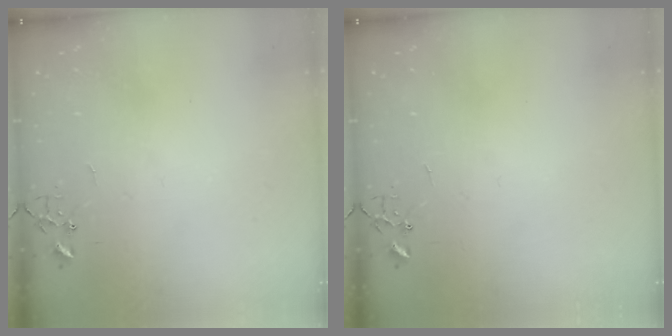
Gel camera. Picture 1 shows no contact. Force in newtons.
{"total": 0.0}